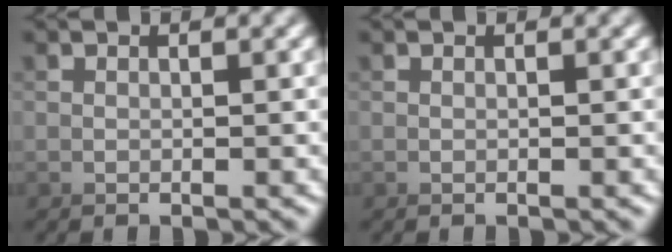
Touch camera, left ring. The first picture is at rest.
{"total": 0.0}